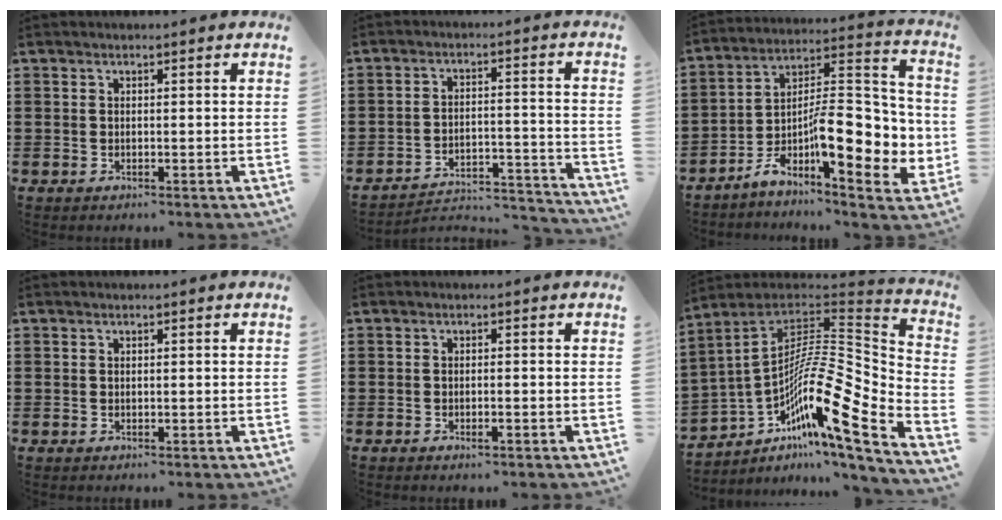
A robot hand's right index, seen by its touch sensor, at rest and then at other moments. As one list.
[{"total": 3.5, "force": [-3.3, 0.8, 1.1], "torque": [-0.027, -0.001, -0.073]}, {"total": 12.9, "force": [-3.3, 4.6, 11.5], "torque": [-0.167, -0.034, -0.065]}, {"total": 0.0}, {"total": 1.1, "force": [-0.6, 0.2, 0.9], "torque": [-0.018, -0.005, -0.009]}, {"total": 14.0, "force": [-5.0, 3.3, 12.7], "torque": [-0.219, -0.041, -0.107]}]